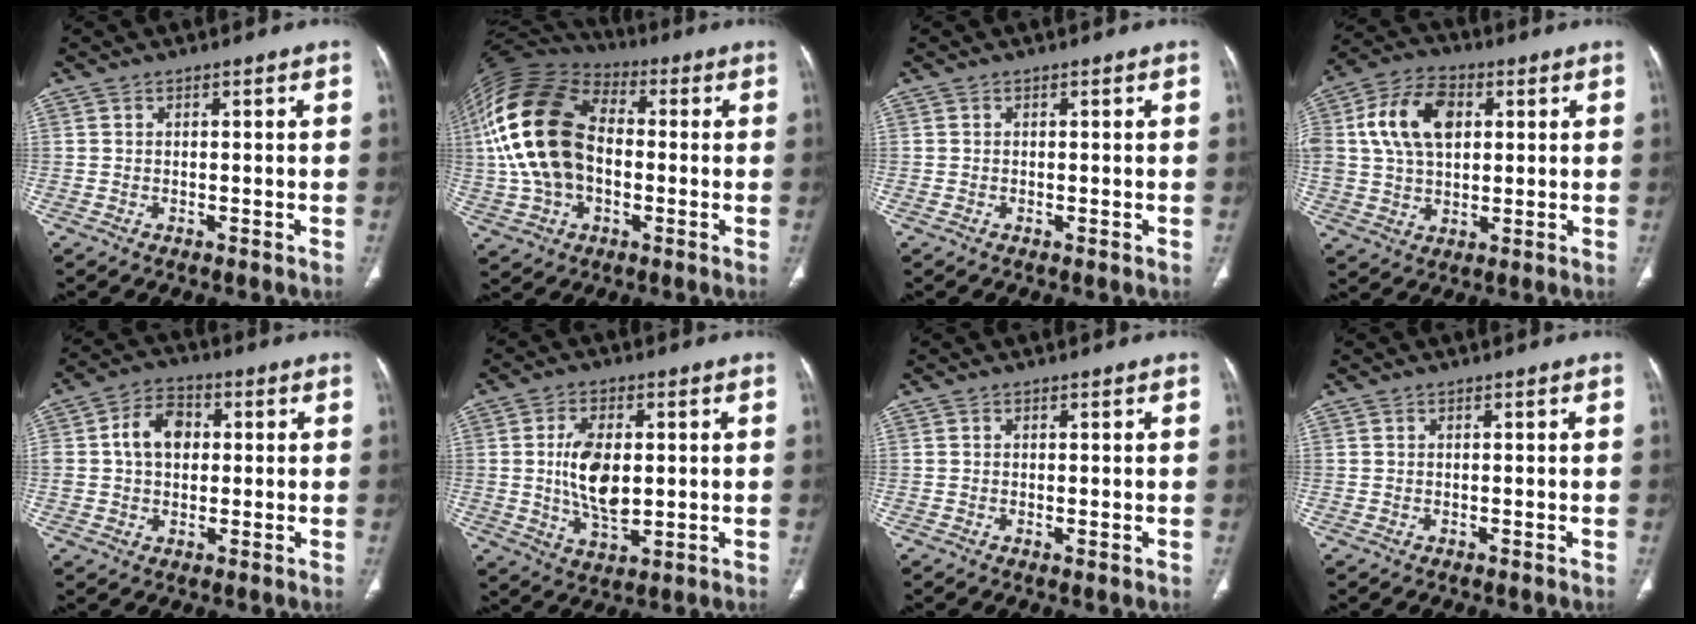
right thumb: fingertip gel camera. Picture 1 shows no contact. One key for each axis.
{"total": 22.0, "fx": 0.3, "fy": 14.4, "fz": 16.6, "tx": -0.343, "ty": 0.021, "tz": 0.002}
{"total": 0.0}
{"total": 13.6, "fx": 3.2, "fy": 9.1, "fz": 9.6, "tx": -0.165, "ty": 0.012, "tz": 0.056}
{"total": 8.6, "fx": 1.2, "fy": 6.3, "fz": 5.8, "tx": -0.082, "ty": 0.014, "tz": 0.017}
{"total": 10.4, "fx": 0.7, "fy": 5.6, "fz": 8.7, "tx": -0.154, "ty": -0.011, "tz": 0.020}
{"total": 0.6, "fx": 0.0, "fy": 0.2, "fz": 0.6, "tx": -0.015, "ty": -0.004, "tz": 0.000}
{"total": 0.0}